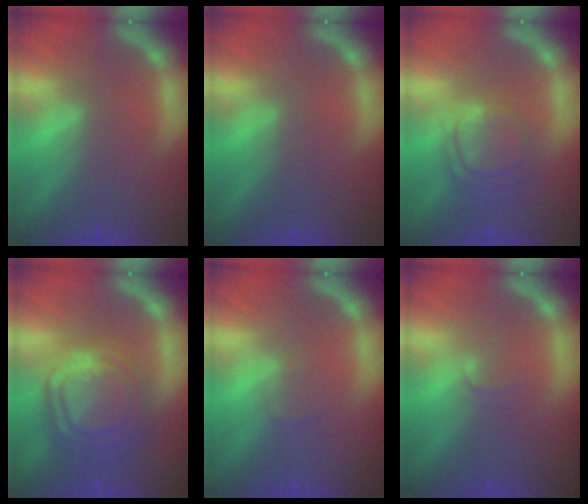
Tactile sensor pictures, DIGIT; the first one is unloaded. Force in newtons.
{"total": 0.0}
{"total": 5.1}
{"total": 10.0}
{"total": 1.0}
{"total": 1.0}